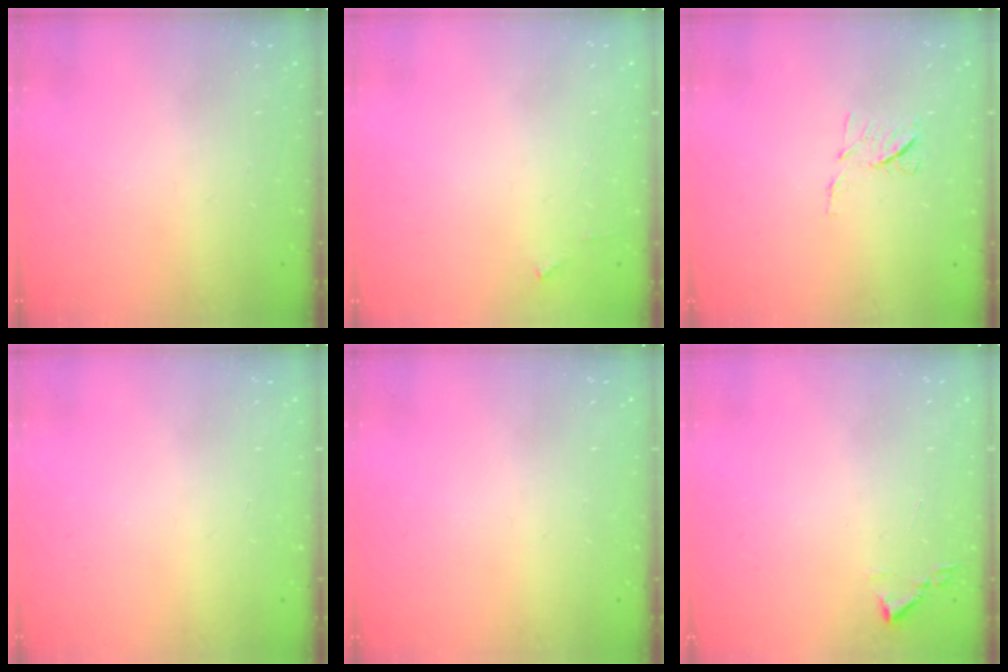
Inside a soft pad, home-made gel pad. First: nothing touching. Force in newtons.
{"total": 2.6, "press": 2.6, "slide": 0.2}
{"total": 7.2, "press": 7.0, "slide": 1.4}
{"total": 0.0}
{"total": 0.0}
{"total": 1.9, "press": 1.8, "slide": 0.3}